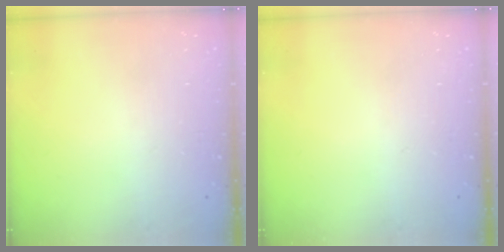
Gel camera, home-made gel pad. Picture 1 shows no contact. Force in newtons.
{"total": 0.0}